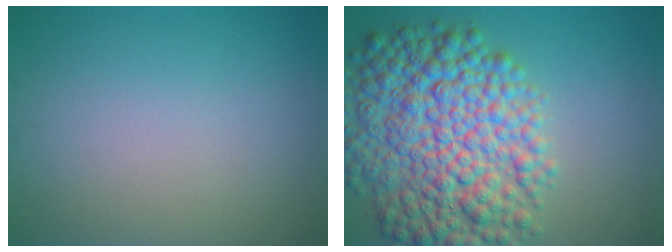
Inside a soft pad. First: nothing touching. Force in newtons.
{"total": 11.8, "press": 11.8, "slide": 0.4}